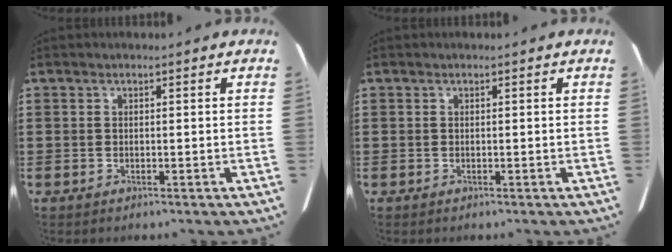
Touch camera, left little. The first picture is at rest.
{"total": 0.0}